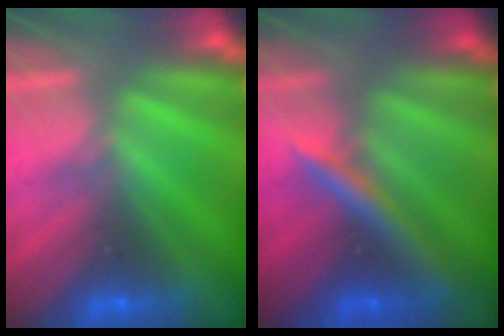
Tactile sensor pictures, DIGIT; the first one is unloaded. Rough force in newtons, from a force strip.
{"total": 2.4}